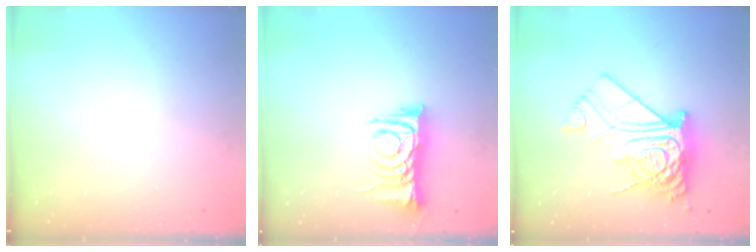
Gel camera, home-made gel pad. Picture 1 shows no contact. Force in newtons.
{"total": 7.9, "press": 7.9, "slide": 1.0}
{"total": 15.8, "press": 15.8, "slide": 1.6}